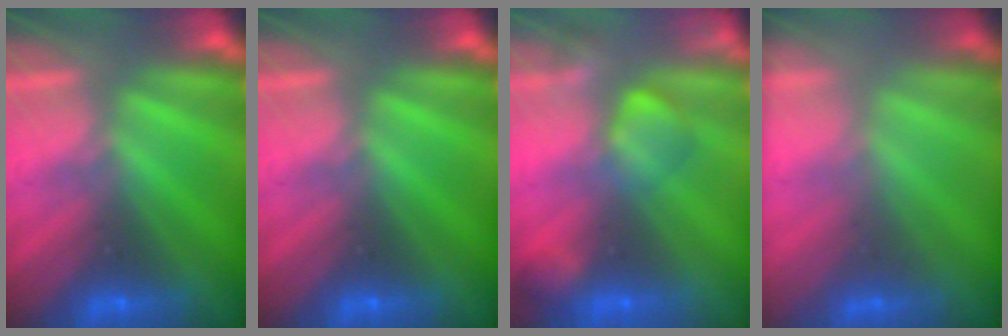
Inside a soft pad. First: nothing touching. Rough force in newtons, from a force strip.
{"total": 0.0}
{"total": 2.4}
{"total": 1.6}